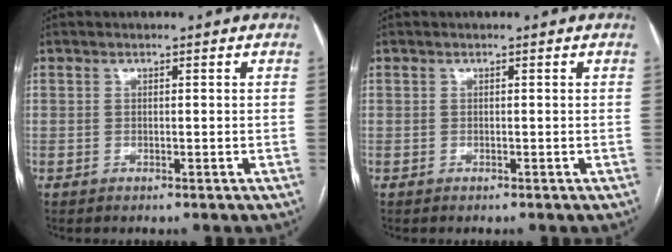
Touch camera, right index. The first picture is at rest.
{"total": 0.0}